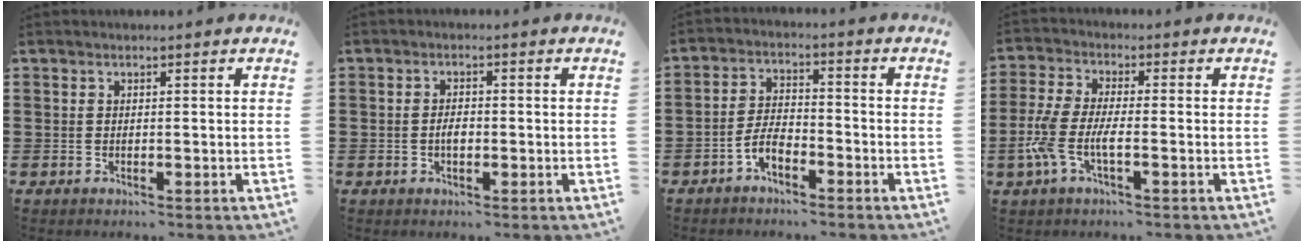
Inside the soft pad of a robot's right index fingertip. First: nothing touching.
{"total": 2.0, "force": [-0.4, 0.9, 1.8], "torque": [-0.033, 0.003, -0.008]}
{"total": 4.3, "force": [-2.7, 1.8, 2.8], "torque": [-0.071, 0.004, -0.057]}
{"total": 5.9, "force": [-2.1, 1.9, 5.2], "torque": [-0.132, -0.011, -0.048]}